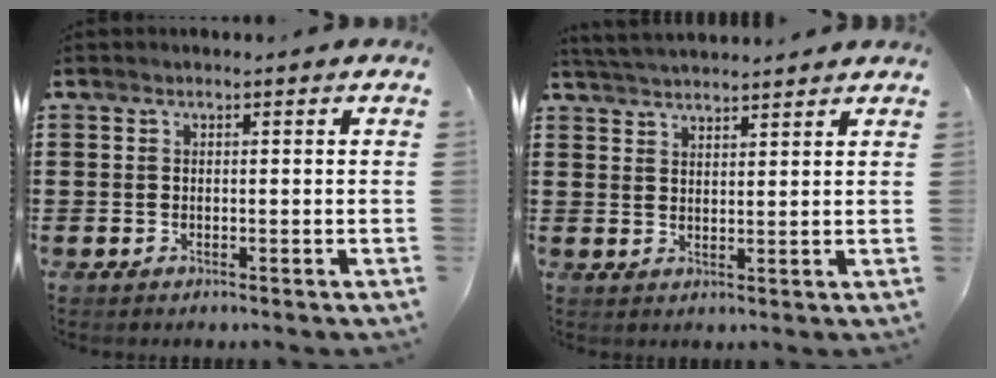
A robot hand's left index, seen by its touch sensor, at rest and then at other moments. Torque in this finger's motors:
{"motor_torque": [0.70, -0.66, 0.31, 0.06]}